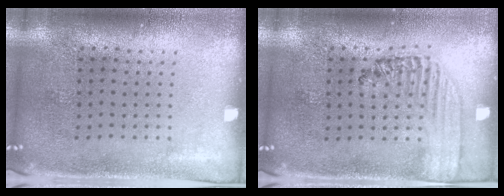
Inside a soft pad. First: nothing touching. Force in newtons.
{"total": 1.4, "press": 1.2, "slide": 0.6}